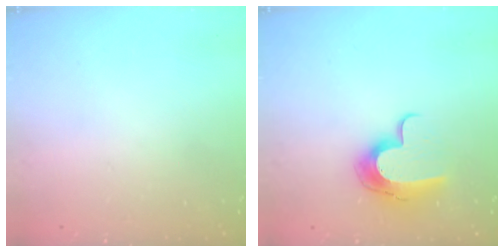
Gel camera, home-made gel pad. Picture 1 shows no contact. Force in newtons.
{"total": 11.3, "press": 11.3, "slide": 0.2}